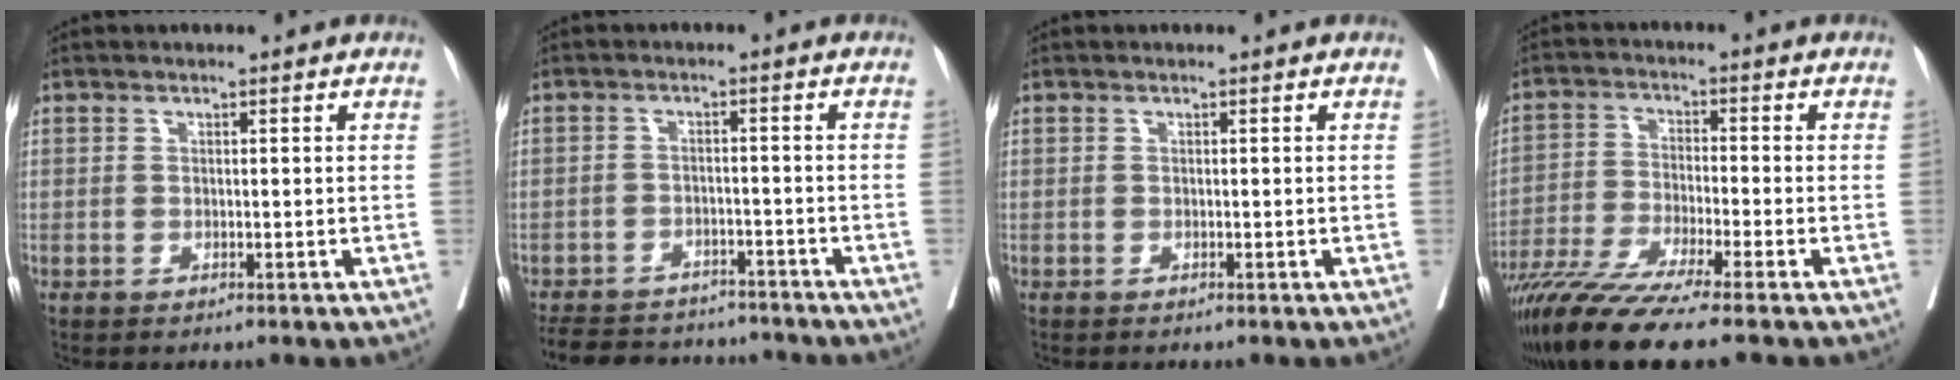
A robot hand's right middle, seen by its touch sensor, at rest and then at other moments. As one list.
[{"total": 13.4, "force": [-11.9, 4.8, 3.9], "torque": [-0.078, 0.008, -0.156]}, {"total": 0.0}, {"total": 11.6, "force": [-8.9, -0.9, 7.3], "torque": [-0.124, -0.038, -0.153]}]